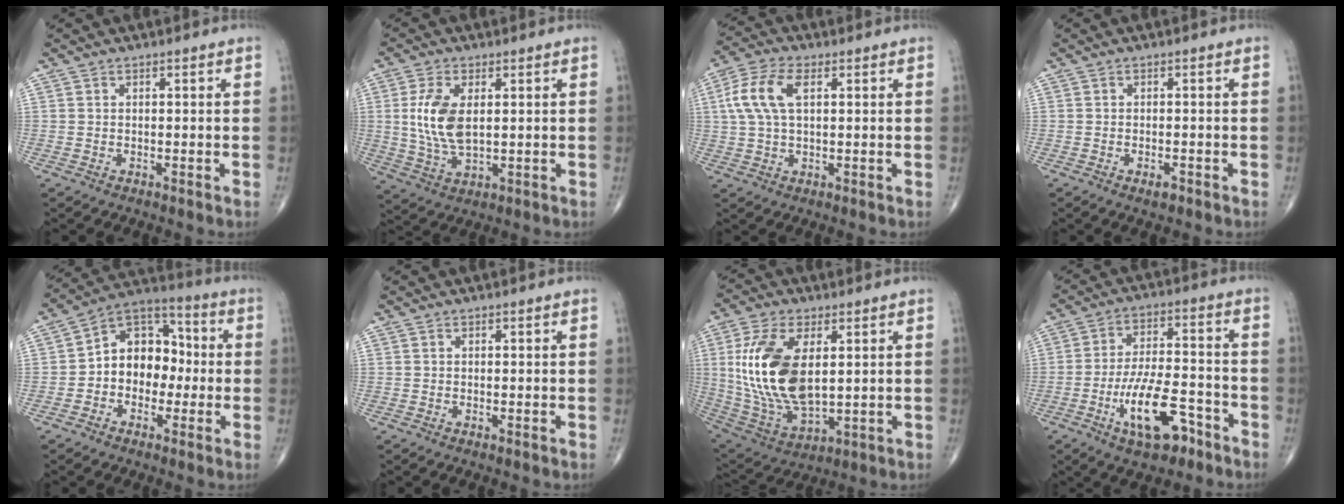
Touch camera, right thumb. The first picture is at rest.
{"total": 9.5, "force": [1.4, 4.8, 8.1], "torque": [-0.169, -0.012, 0.034]}
{"total": 9.2, "force": [2.3, 4.7, 7.6], "torque": [-0.170, 0.019, 0.041]}
{"total": 1.6, "force": [-1.0, 0.6, 1.1], "torque": [-0.017, 0.001, -0.016]}
{"total": 12.4, "force": [-0.9, 9.4, 8.1], "torque": [-0.082, 0.044, -0.031]}
{"total": 0.0}
{"total": 18.6, "force": [3.0, 9.6, 15.7], "torque": [-0.315, -0.020, 0.068]}
{"total": 12.8, "force": [-6.4, 5.2, 9.8], "torque": [-0.163, 0.035, -0.105]}